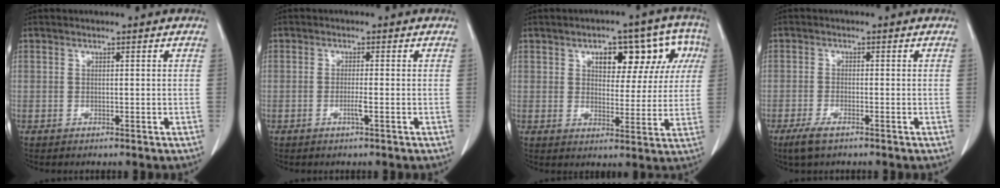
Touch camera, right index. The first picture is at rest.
{"total": 1.6, "force": [-0.6, -0.2, 1.5], "torque": [-0.029, -0.001, -0.011]}
{"total": 11.9, "force": [4.5, 5.9, 9.3], "torque": [-0.103, 0.039, 0.061]}
{"total": 3.4, "force": [-2.3, 0.8, 2.4], "torque": [-0.058, -0.007, -0.039]}